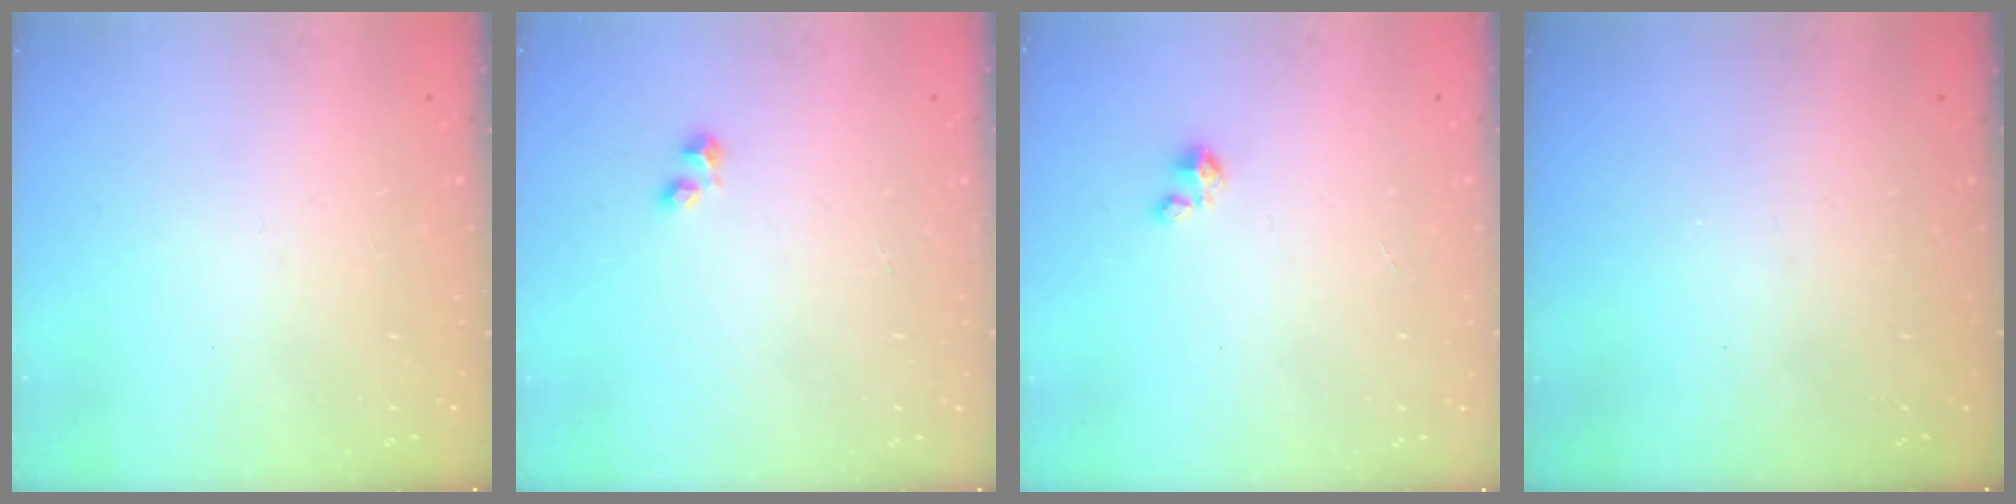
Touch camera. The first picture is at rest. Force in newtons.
{"total": 2.4, "press": 2.4, "slide": 0.4}
{"total": 1.8, "press": 1.8, "slide": 0.1}
{"total": 0.0}